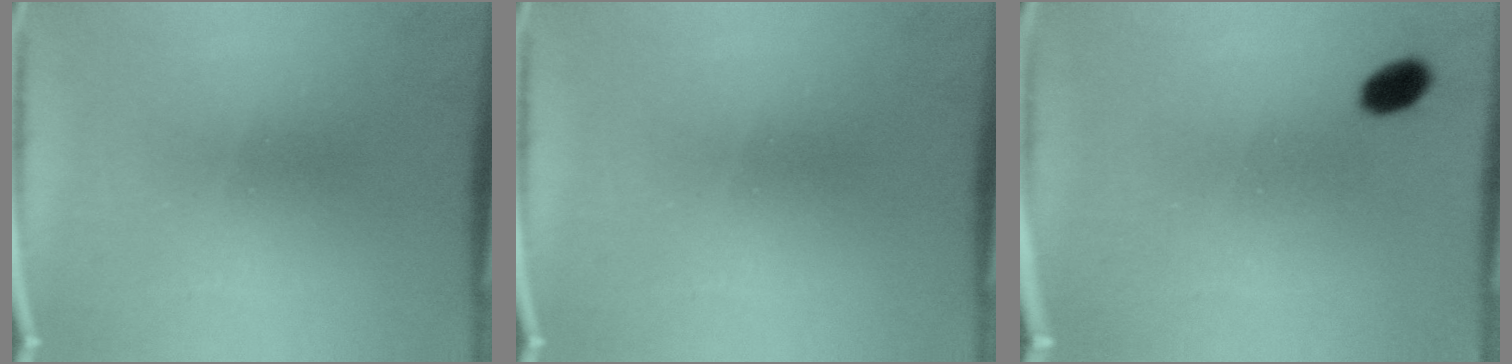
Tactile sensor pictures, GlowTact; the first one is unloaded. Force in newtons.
{"total": 0.0}
{"total": 3.4}